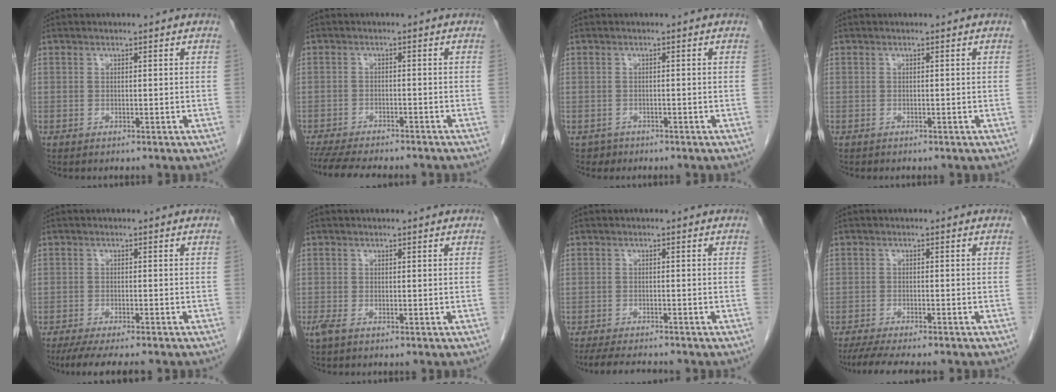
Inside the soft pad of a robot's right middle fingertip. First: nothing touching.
{"total": 13.6, "force": [-11.8, 2.7, 6.2], "torque": [-0.109, -0.020, -0.164]}
{"total": 1.2, "force": [-0.8, 0.8, -0.3], "torque": [0.001, 0.004, -0.014]}
{"total": 0.0}
{"total": 8.7, "force": [-7.3, 1.1, 4.6], "torque": [-0.063, -0.015, -0.111]}
{"total": 1.4, "force": [-0.8, 0.5, 1.1], "torque": [-0.031, -0.006, -0.016]}
{"total": 6.0, "force": [-5.5, 0.6, 2.3], "torque": [-0.036, -0.016, -0.089]}
{"total": 8.4, "force": [-7.1, 0.9, 4.3], "torque": [-0.064, -0.015, -0.111]}